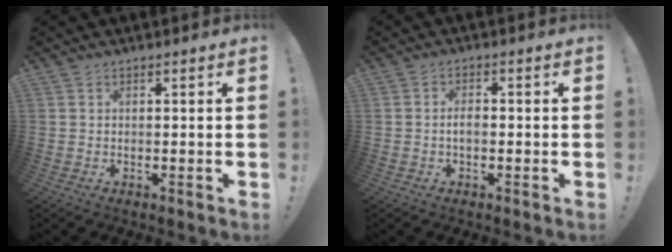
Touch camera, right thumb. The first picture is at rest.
{"total": 2.4, "force": [-0.6, 1.1, 2.0], "torque": [-0.039, 0.003, -0.014]}